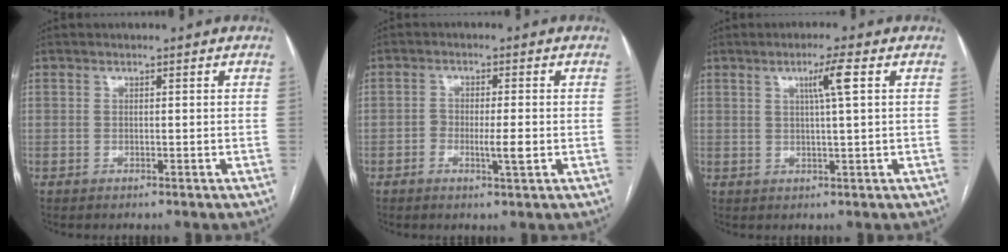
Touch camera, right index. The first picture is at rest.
{"total": 3.4, "force": [-0.9, 0.6, 3.2], "torque": [-0.054, 0.003, -0.012]}
{"total": 4.0, "force": [1.4, -0.6, 3.7], "torque": [-0.067, 0.000, 0.024]}